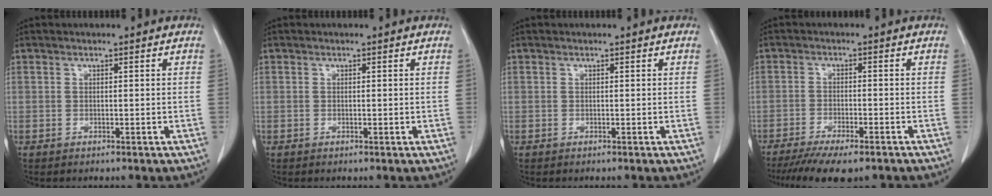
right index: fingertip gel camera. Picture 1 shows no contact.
{"total": 0.0}
{"total": 0.0}
{"total": 10.8, "force": [-8.5, 2.3, 6.2], "torque": [-0.087, -0.015, -0.128]}